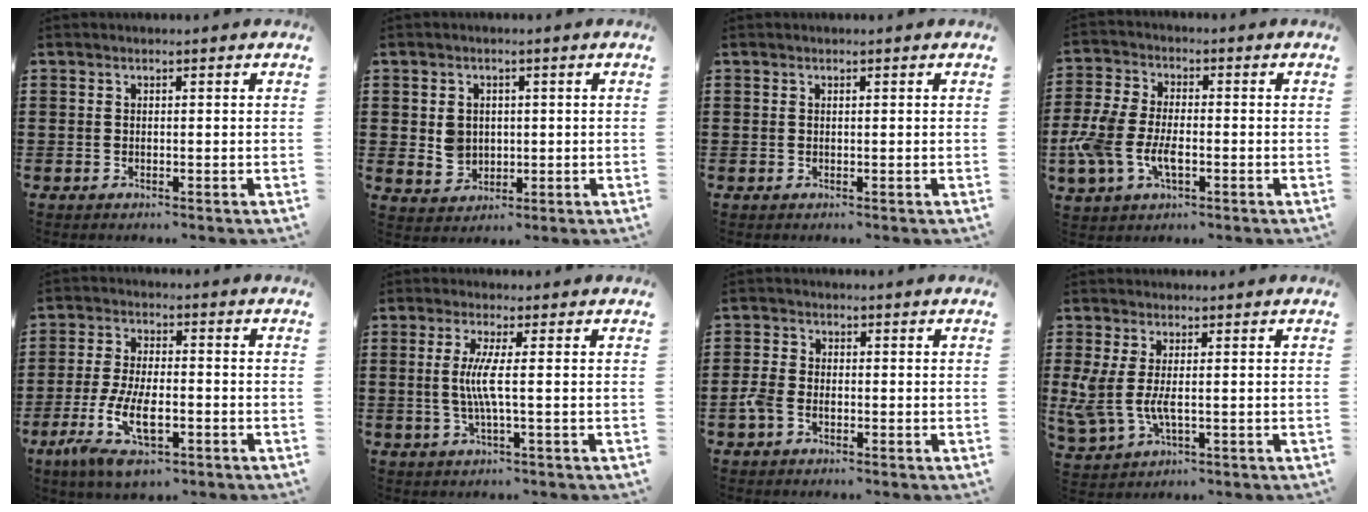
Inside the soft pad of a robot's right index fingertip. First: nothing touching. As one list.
[{"total": 3.5, "force": [0.2, 3.1, 1.5], "torque": [-0.030, 0.006, 0.002]}, {"total": 0.0}, {"total": 7.2, "force": [-2.5, 4.0, 5.5], "torque": [-0.144, -0.005, -0.054]}, {"total": 9.9, "force": [-4.4, 3.9, 8.0], "torque": [-0.174, -0.005, -0.079]}, {"total": 4.8, "force": [0.0, -0.2, 4.8], "torque": [-0.103, -0.014, -0.008]}, {"total": 3.0, "force": [-1.2, 2.0, 1.9], "torque": [-0.058, -0.005, -0.029]}, {"total": 5.4, "force": [-0.2, 2.5, 4.7], "torque": [-0.125, -0.009, -0.010]}]